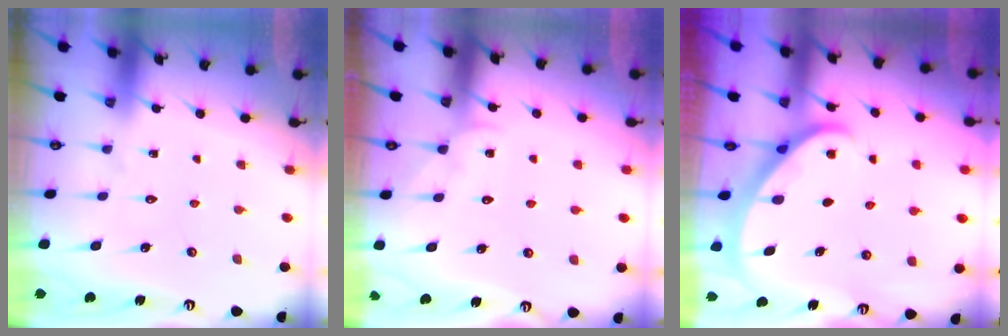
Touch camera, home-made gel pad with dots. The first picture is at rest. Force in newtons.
{"total": 2.5, "press": 2.5, "slide": 0.4}
{"total": 2.1, "press": 2.1, "slide": 0.1}